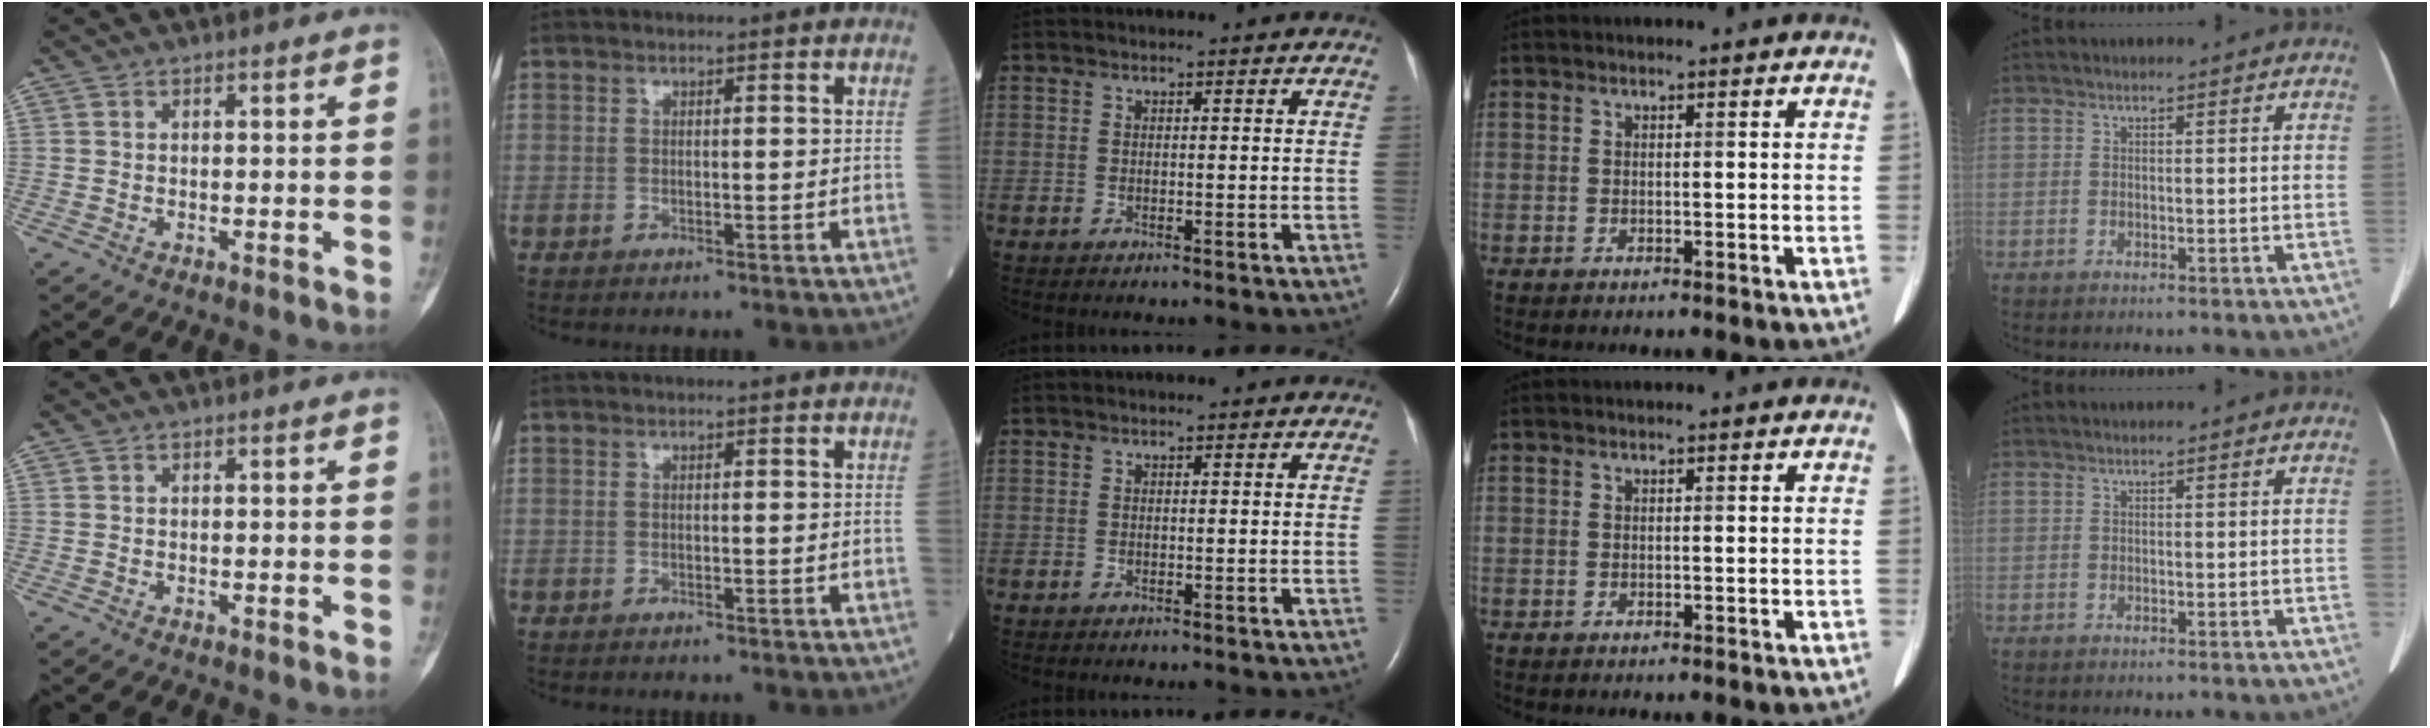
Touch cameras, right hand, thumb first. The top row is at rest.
{}